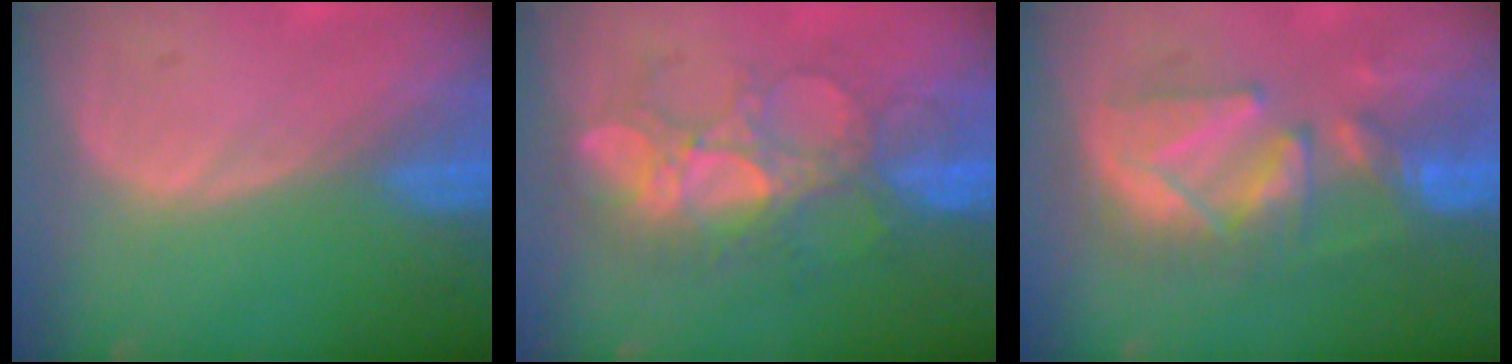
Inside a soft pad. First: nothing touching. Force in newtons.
{"total": 9.1, "press": 8.9, "slide": 1.9}
{"total": 9.0, "press": 9.0, "slide": 0.4}